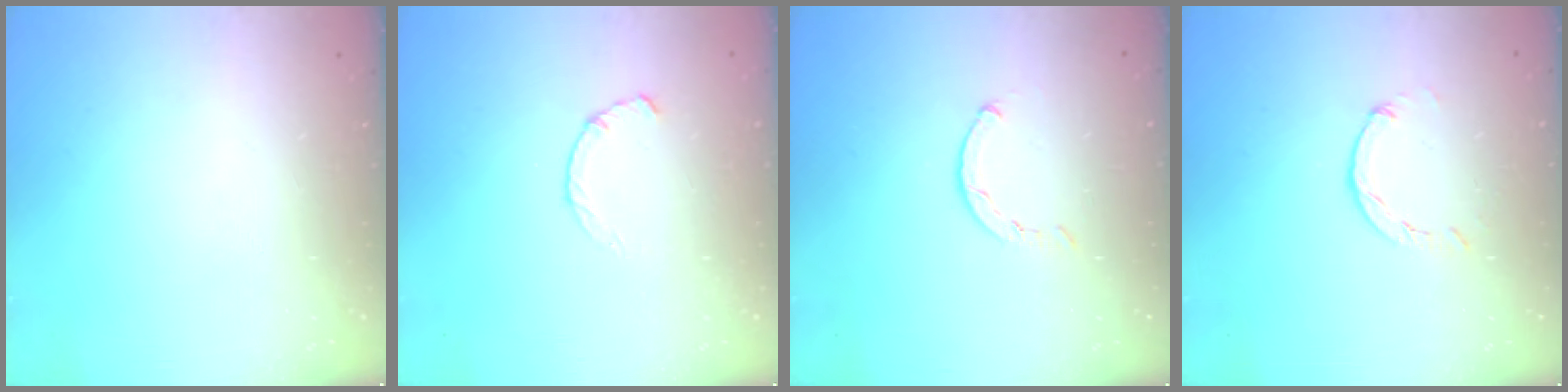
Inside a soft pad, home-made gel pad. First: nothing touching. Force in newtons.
{"total": 2.2, "press": 2.2, "slide": 0.4}
{"total": 0.5, "press": 0.5, "slide": 0.2}
{"total": 2.7, "press": 2.7, "slide": 0.5}